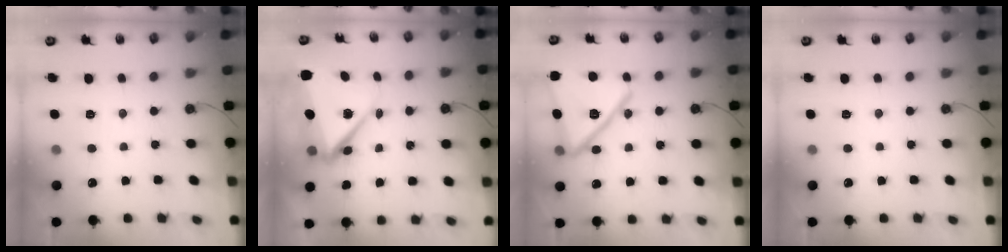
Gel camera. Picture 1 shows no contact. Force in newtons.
{"total": 11.0, "press": 10.9, "slide": 1.5}
{"total": 22.0, "press": 21.9, "slide": 2.6}
{"total": 0.0}